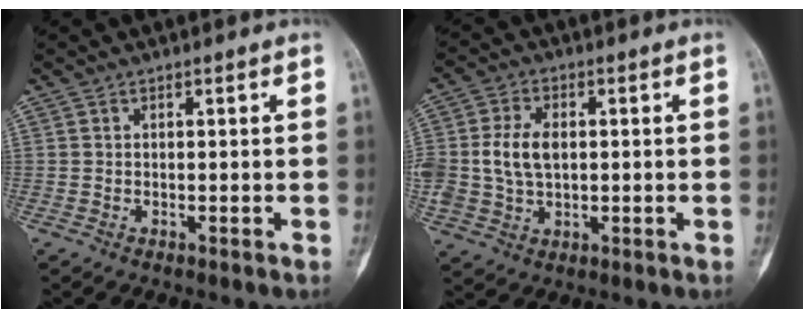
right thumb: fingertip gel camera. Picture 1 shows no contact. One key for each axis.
{"total": 7.9, "fx": 0.4, "fy": 5.4, "fz": 5.7, "tx": -0.112, "ty": 0.007, "tz": 0.011}